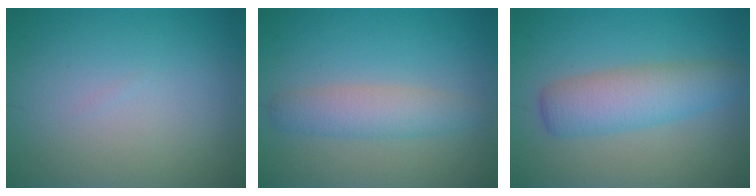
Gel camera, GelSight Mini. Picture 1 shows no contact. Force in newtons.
{"total": 3.0, "press": 3.0, "slide": 0.1}
{"total": 4.5, "press": 4.5, "slide": 0.1}